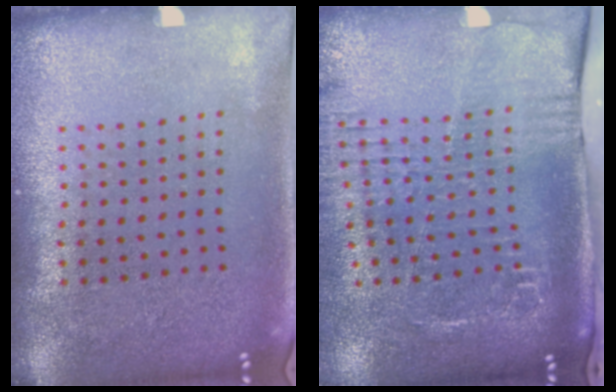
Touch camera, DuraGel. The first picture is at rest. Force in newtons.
{"total": 2.7, "press": 2.1, "slide": 1.6}